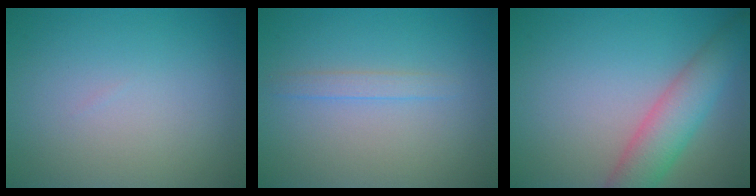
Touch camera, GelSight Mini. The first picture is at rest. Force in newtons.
{"total": 1.1, "press": 1.1, "slide": 0.0}
{"total": 4.9, "press": 4.9, "slide": 0.2}